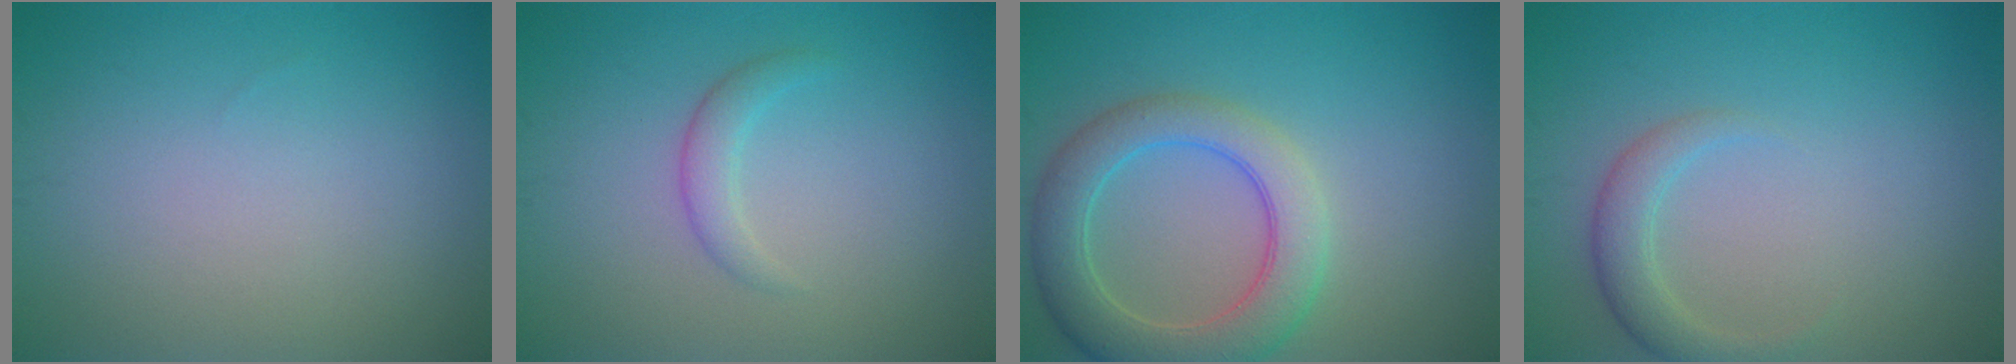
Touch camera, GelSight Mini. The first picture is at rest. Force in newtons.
{"total": 1.7, "press": 1.7, "slide": 0.1}
{"total": 6.1, "press": 6.0, "slide": 0.6}
{"total": 2.4, "press": 2.4, "slide": 0.2}